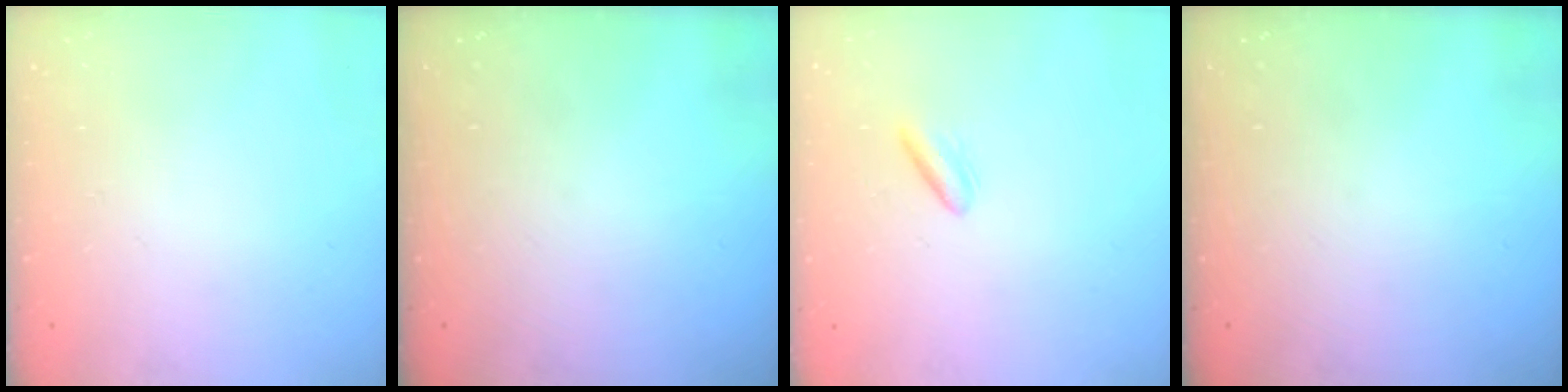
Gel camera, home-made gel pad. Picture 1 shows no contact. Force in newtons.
{"total": 0.0}
{"total": 3.3, "press": 3.1, "slide": 1.2}
{"total": 0.0}